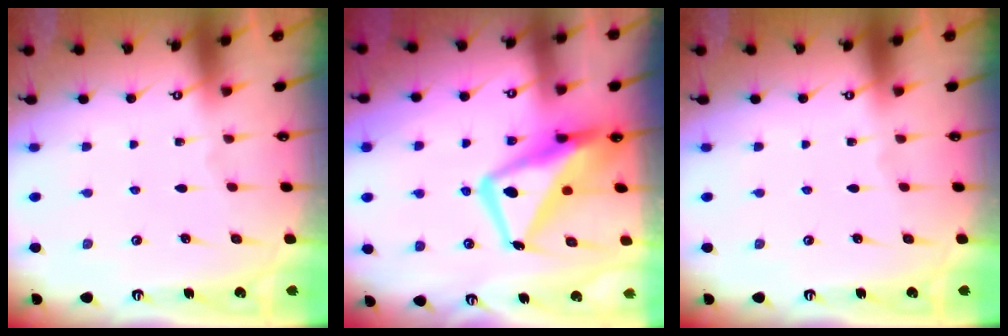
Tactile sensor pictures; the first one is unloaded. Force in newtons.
{"total": 16.5, "press": 16.4, "slide": 1.7}
{"total": 0.0}